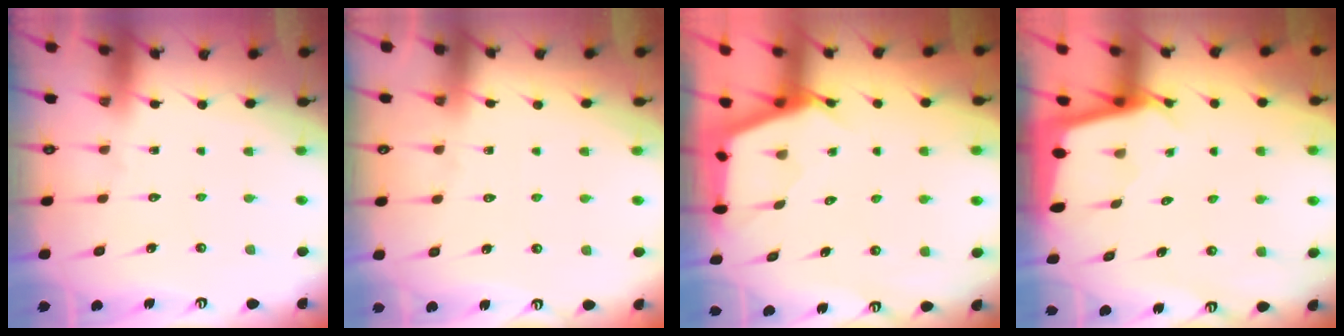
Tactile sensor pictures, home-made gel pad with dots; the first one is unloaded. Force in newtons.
{"total": 2.6, "press": 2.6, "slide": 0.4}
{"total": 2.6, "press": 2.6, "slide": 0.3}
{"total": 2.4, "press": 2.4, "slide": 0.1}